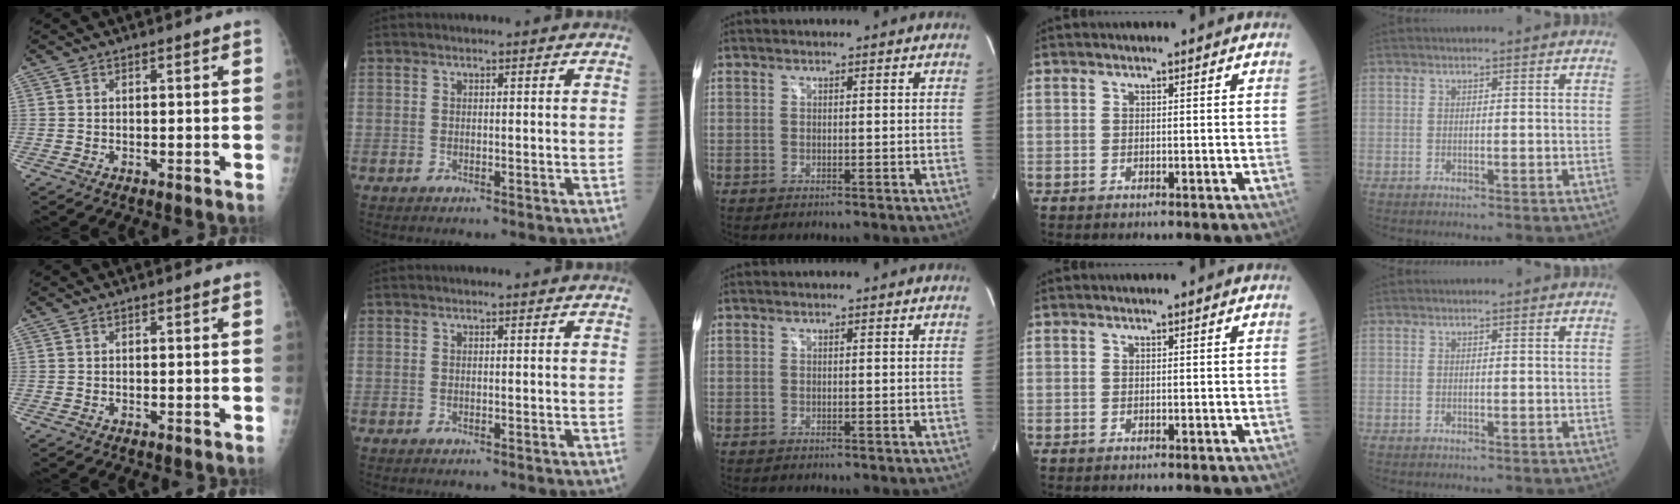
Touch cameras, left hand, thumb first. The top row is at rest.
{}